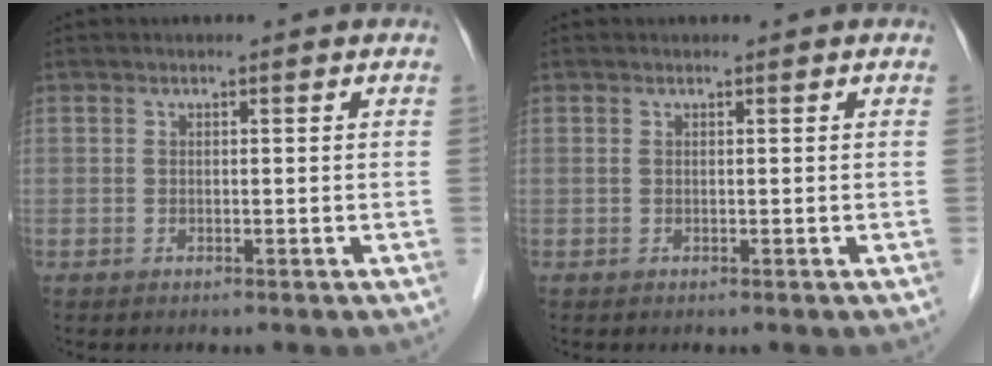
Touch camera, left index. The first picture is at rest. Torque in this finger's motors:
{"motor_torque": [-0.08, 0.11, 0.06, 0.00]}